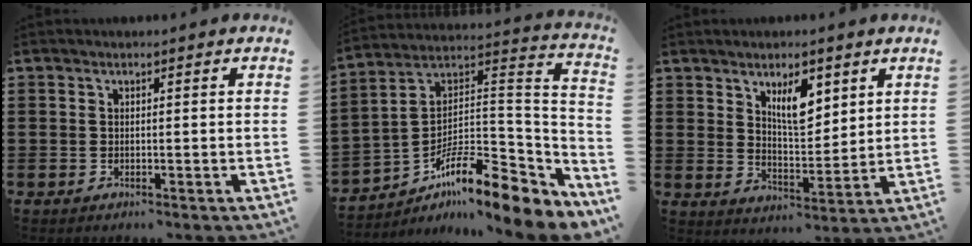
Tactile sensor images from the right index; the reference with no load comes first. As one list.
[{"total": 10.8, "force": [-7.7, 2.7, 7.1], "torque": [-0.124, 0.002, -0.150]}, {"total": 6.8, "force": [3.5, 2.9, 5.0], "torque": [-0.076, -0.006, 0.055]}]